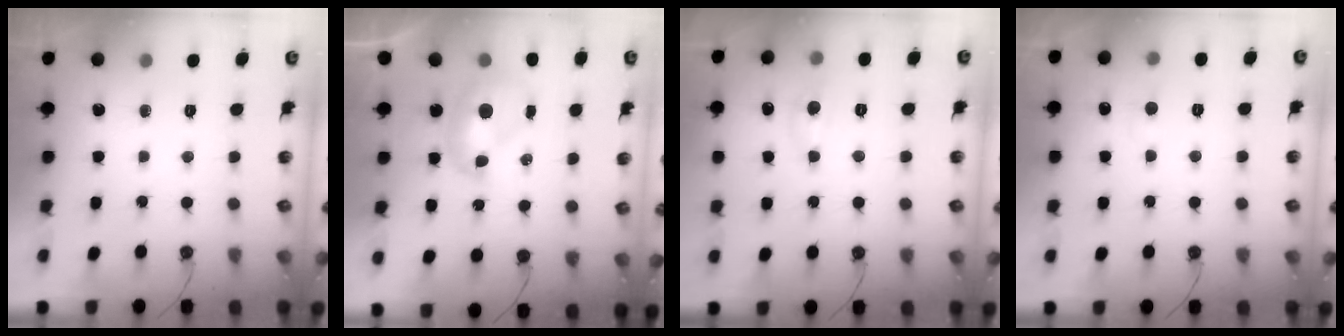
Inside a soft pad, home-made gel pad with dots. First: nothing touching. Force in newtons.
{"total": 1.8, "press": 1.8, "slide": 0.3}
{"total": 0.8, "press": 0.6, "slide": 0.5}
{"total": 0.8, "press": 0.4, "slide": 0.7}